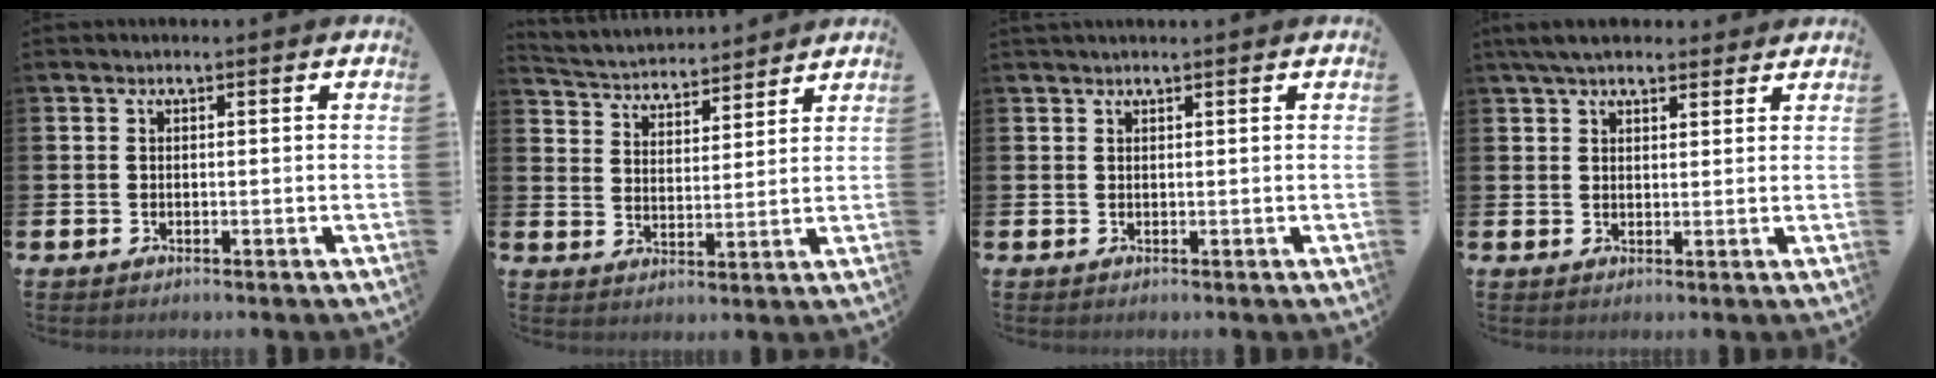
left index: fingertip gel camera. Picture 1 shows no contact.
{"total": 4.1, "force": [4.0, 0.8, -0.1], "torque": [-0.024, -0.035, 0.066]}
{"total": 0.7, "force": [0.6, -0.1, 0.2], "torque": [-0.003, -0.001, 0.012]}
{"total": 4.6, "force": [4.0, 1.5, 1.6], "torque": [-0.040, -0.007, 0.076]}